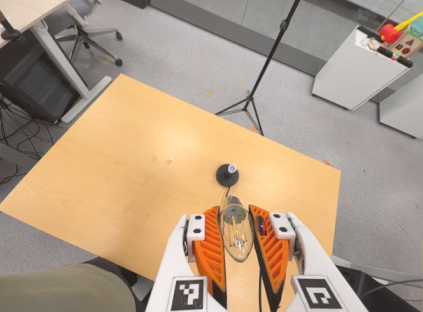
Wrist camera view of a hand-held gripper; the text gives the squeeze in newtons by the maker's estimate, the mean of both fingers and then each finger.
{"total": 20.6, "left": 23.2, "right": 17.9}